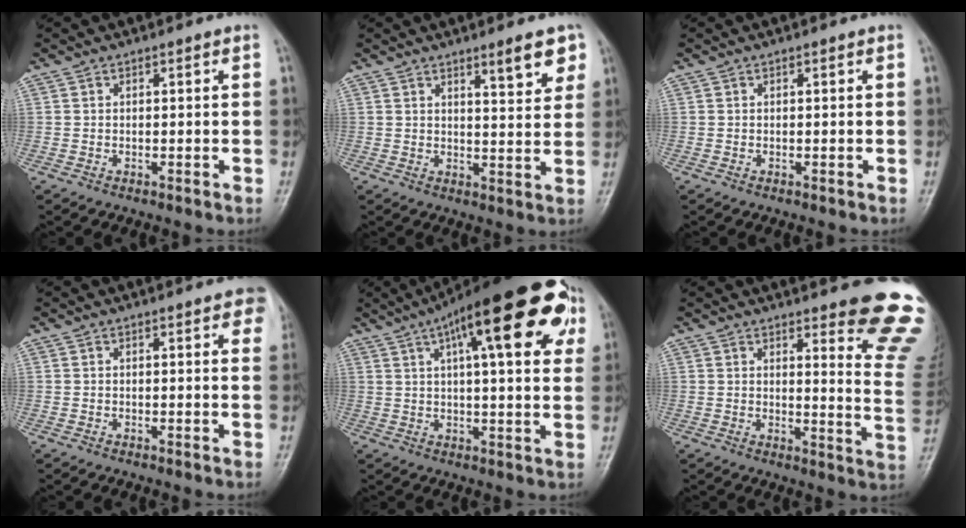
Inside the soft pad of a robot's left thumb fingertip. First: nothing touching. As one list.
[{"total": 6.6, "force": [4.1, 1.6, 4.9], "torque": [-0.054, -0.026, 0.056]}, {"total": 0.0}, {"total": 6.1, "force": [3.4, 1.9, 4.7], "torque": [-0.035, -0.001, 0.032]}, {"total": 24.5, "force": [10.3, 7.4, 21.0], "torque": [-0.290, 0.013, 0.141]}, {"total": 14.6, "force": [11.2, 2.5, 9.1], "torque": [-0.071, -0.097, 0.119]}]